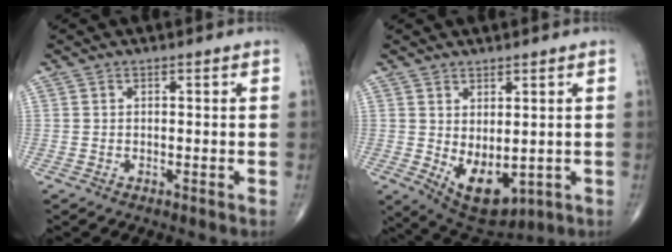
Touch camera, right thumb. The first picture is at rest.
{"total": 9.3, "force": [-1.0, 5.0, 7.8], "torque": [-0.107, -0.011, 0.010]}